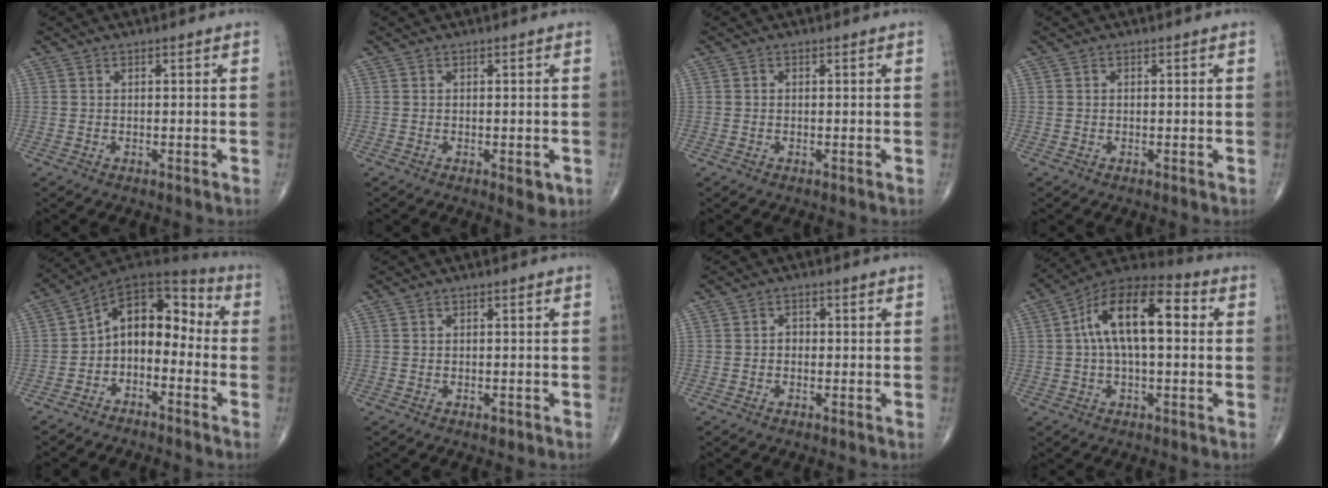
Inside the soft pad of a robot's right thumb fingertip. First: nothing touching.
{"total": 2.5, "force": [-0.8, 1.1, 2.1], "torque": [-0.017, -0.003, -0.006]}
{"total": 0.0}
{"total": 0.0}
{"total": 11.9, "force": [-2.7, 7.8, 8.6], "torque": [-0.101, 0.071, -0.062]}
{"total": 0.7, "force": [-0.4, 0.4, 0.4], "torque": [-0.005, -0.001, -0.004]}
{"total": 1.2, "force": [-0.3, 1.0, 0.7], "torque": [-0.001, 0.004, -0.010]}
{"total": 15.5, "force": [2.4, 7.2, 13.6], "torque": [-0.230, 0.039, 0.031]}